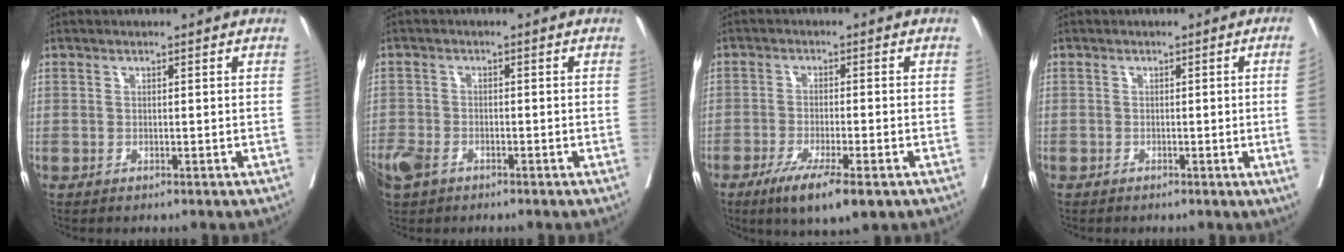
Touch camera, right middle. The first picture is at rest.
{"total": 5.0, "force": [-3.4, 2.9, 2.3], "torque": [-0.047, -0.003, -0.063]}
{"total": 8.5, "force": [-5.1, 1.3, 6.6], "torque": [-0.108, -0.019, -0.078]}
{"total": 3.4, "force": [-0.5, -1.4, 3.0], "torque": [-0.032, -0.004, -0.006]}